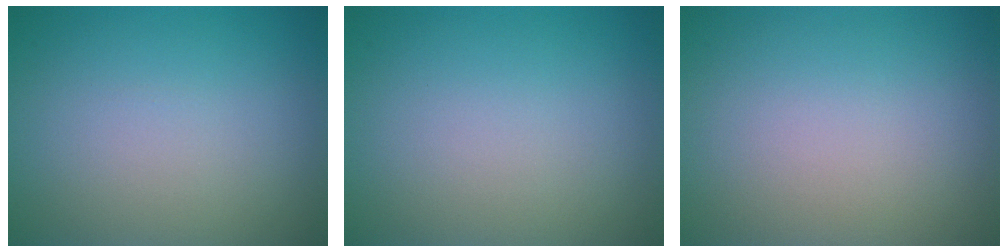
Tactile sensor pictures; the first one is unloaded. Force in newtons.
{"total": 0.0}
{"total": 0.0}